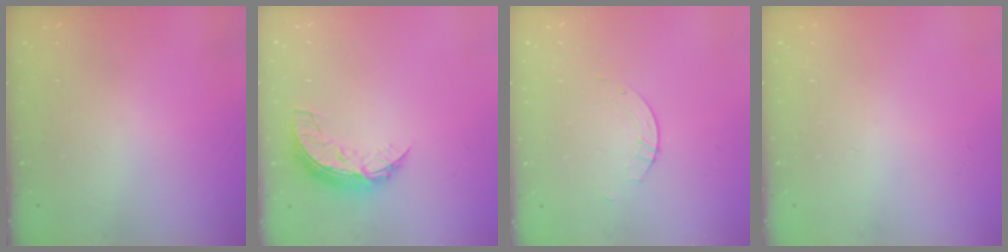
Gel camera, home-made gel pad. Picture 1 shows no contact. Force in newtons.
{"total": 8.0, "press": 8.0, "slide": 0.5}
{"total": 2.1, "press": 2.1, "slide": 0.1}
{"total": 0.0}